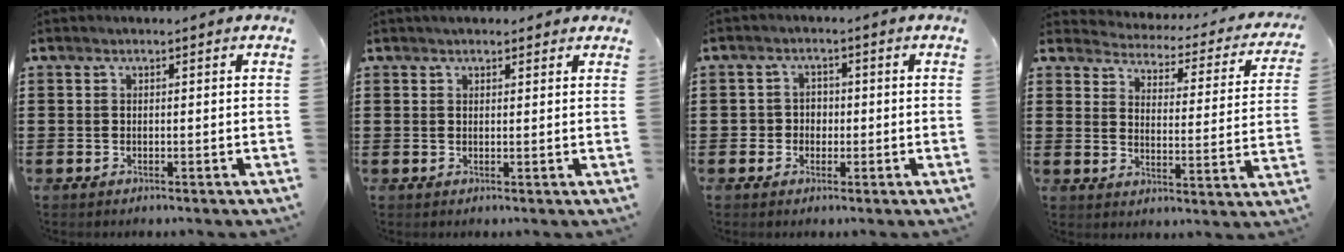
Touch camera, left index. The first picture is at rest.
{"total": 1.5, "force": [1.4, 0.5, 0.3], "torque": [-0.009, 0.007, 0.026]}
{"total": 2.4, "force": [-0.6, 2.2, 0.5], "torque": [-0.020, 0.007, -0.016]}
{"total": 2.4, "force": [2.3, 0.4, 0.1], "torque": [-0.025, -0.025, 0.030]}